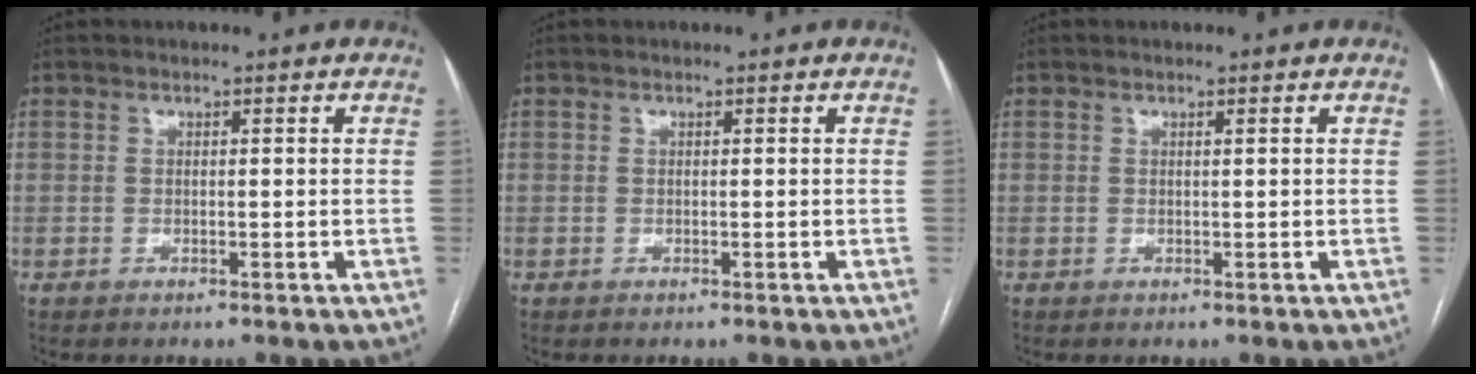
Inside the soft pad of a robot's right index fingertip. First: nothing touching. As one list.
[{"total": 0.0}, {"total": 0.0}]